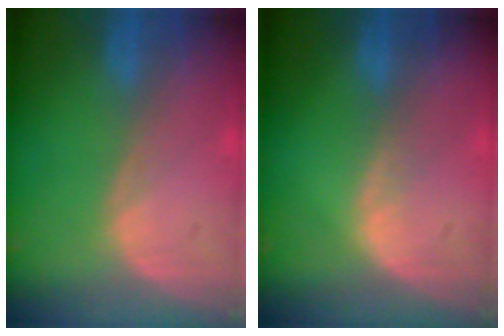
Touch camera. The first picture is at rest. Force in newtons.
{"total": 0.9, "press": 0.9, "slide": 0.1}